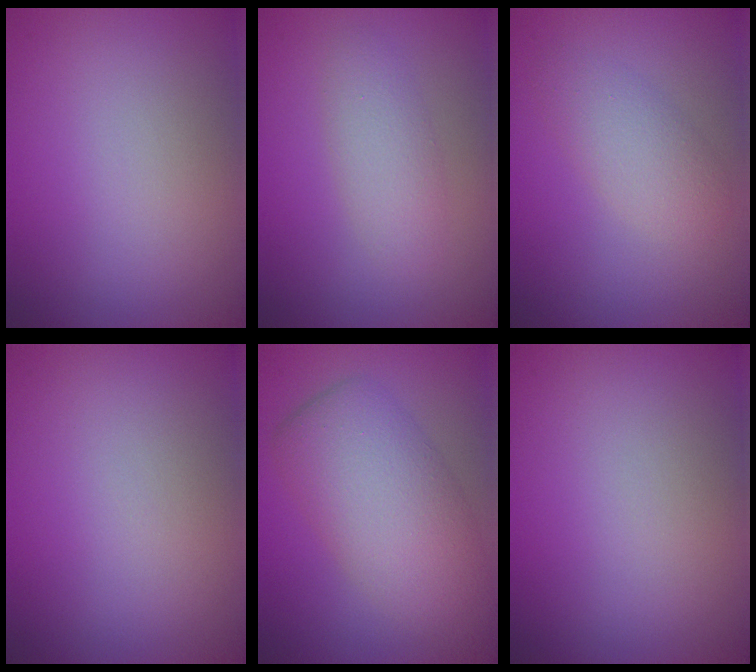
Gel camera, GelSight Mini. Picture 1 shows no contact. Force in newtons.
{"total": 2.5, "press": 2.5, "slide": 0.1}
{"total": 2.7, "press": 2.7, "slide": 0.0}
{"total": 0.0}
{"total": 7.1, "press": 7.1, "slide": 0.3}
{"total": 0.0}